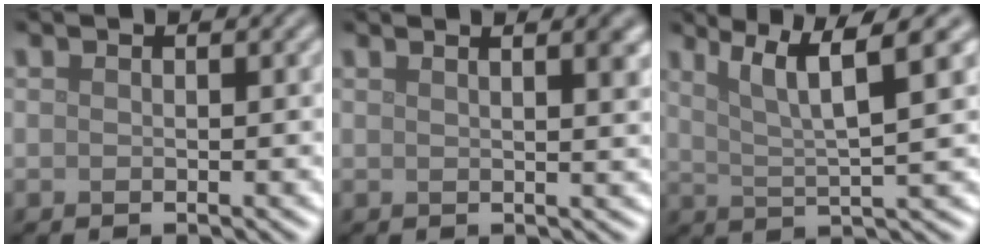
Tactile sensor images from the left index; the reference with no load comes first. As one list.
[{"total": 5.1, "force": [2.6, 2.2, 3.9], "torque": [-0.012, 0.029, 0.002]}, {"total": 6.4, "force": [3.1, 1.0, 5.5], "torque": [-0.090, 0.008, 0.057]}]